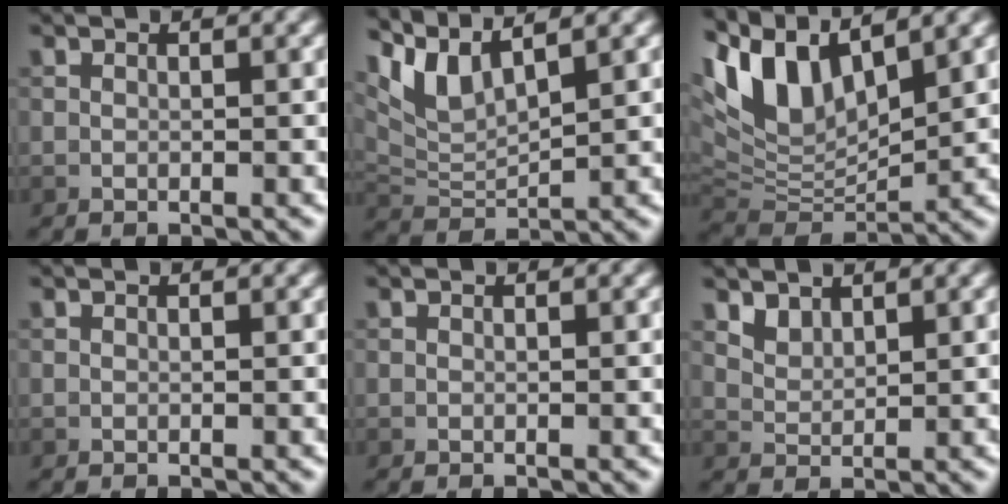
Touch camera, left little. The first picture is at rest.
{"total": 5.1, "force": [3.8, 1.4, 3.1], "torque": [-0.080, 0.002, 0.076]}
{"total": 9.3, "force": [5.5, 3.9, 6.4], "torque": [-0.141, 0.007, 0.103]}
{"total": 0.0}
{"total": 0.0}
{"total": 1.9, "force": [1.5, 0.9, 0.7], "torque": [-0.020, -0.007, 0.038]}